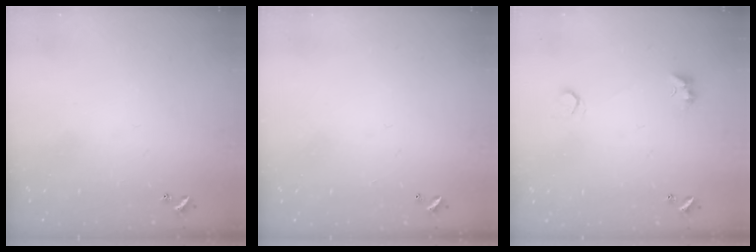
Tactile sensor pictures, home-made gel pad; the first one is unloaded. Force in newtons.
{"total": 2.8, "press": 2.8, "slide": 0.1}
{"total": 3.0, "press": 2.9, "slide": 0.8}